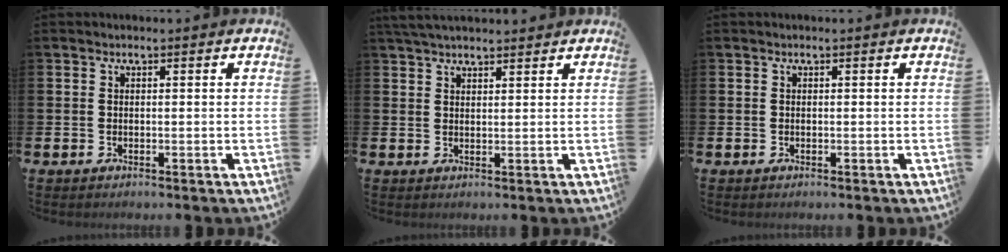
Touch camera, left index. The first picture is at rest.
{"total": 3.5, "force": [3.3, 0.8, 1.2], "torque": [-0.025, -0.007, 0.060]}
{"total": 0.0}